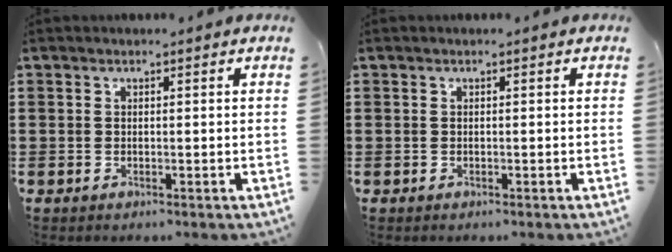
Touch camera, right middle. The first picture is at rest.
{"total": 0.0}